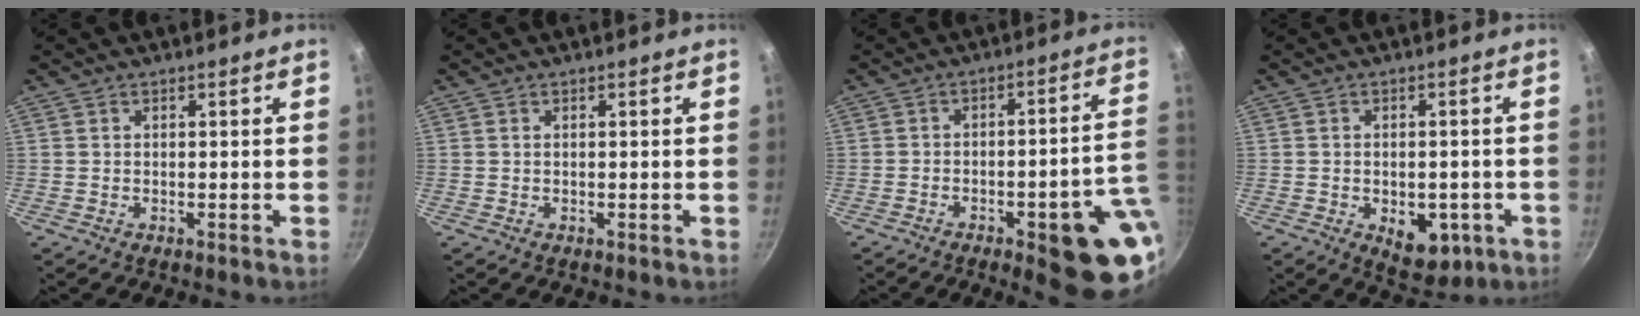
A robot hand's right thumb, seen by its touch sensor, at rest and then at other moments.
{"total": 0.0}
{"total": 17.0, "force": [-5.7, 4.5, 15.3], "torque": [-0.145, 0.027, -0.072]}
{"total": 8.5, "force": [-2.8, 5.3, 6.1], "torque": [-0.048, 0.003, -0.025]}